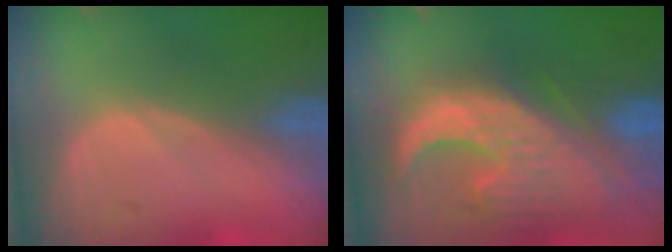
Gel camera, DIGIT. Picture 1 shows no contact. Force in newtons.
{"total": 12.9, "press": 11.2, "slide": 6.4}